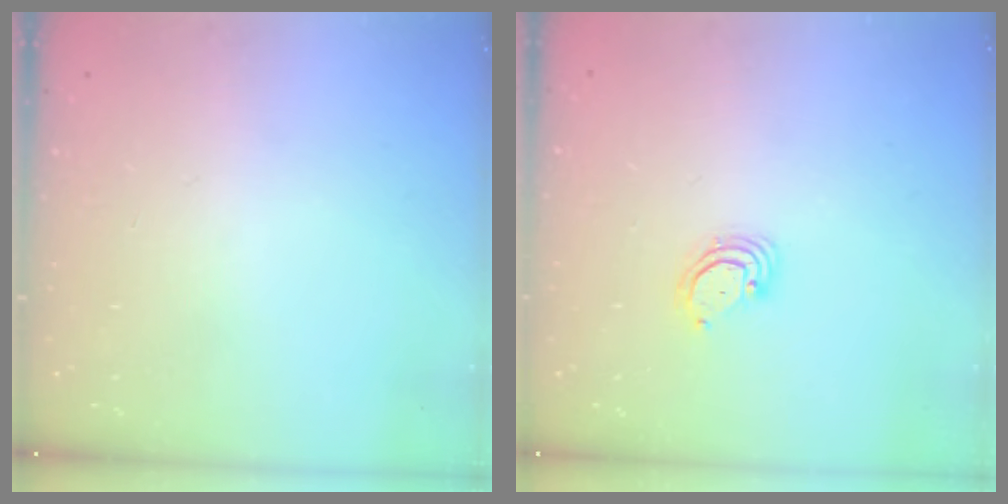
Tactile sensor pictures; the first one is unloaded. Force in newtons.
{"total": 3.0, "press": 2.9, "slide": 0.3}